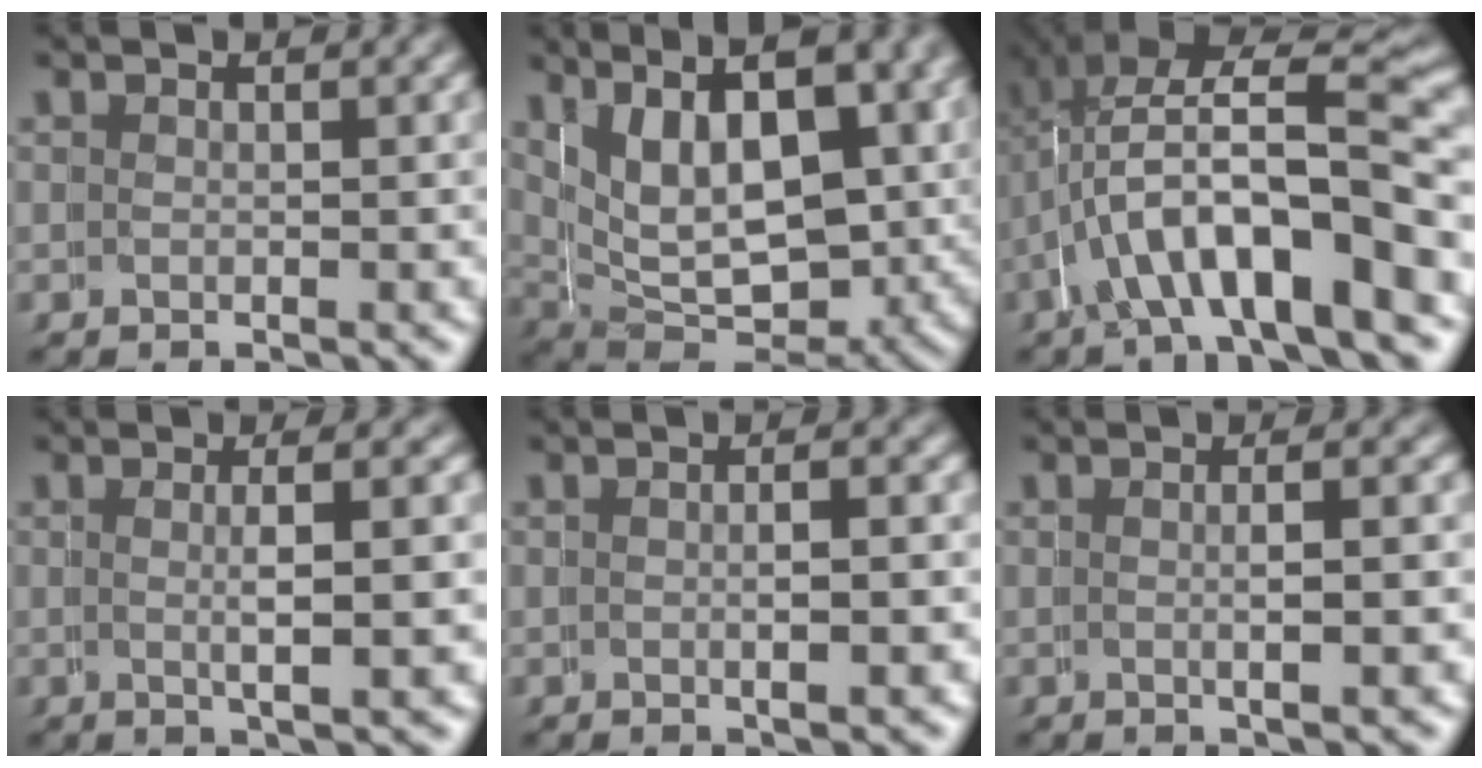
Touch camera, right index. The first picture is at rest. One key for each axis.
{"total": 11.2, "fx": 2.1, "fy": 7.3, "fz": 8.2, "tx": -0.137, "ty": -0.020, "tz": 0.039}
{"total": 7.6, "fx": 0.4, "fy": 2.3, "fz": 7.2, "tx": -0.118, "ty": 0.006, "tz": 0.007}
{"total": 3.1, "fx": 0.2, "fy": -1.2, "fz": 2.9, "tx": -0.032, "ty": 0.004, "tz": 0.007}
{"total": 2.0, "fx": -0.2, "fy": -0.6, "fz": 1.9, "tx": -0.020, "ty": 0.004, "tz": -0.003}
{"total": 2.5, "fx": -0.1, "fy": -0.9, "fz": 2.3, "tx": -0.025, "ty": 0.005, "tz": 0.000}